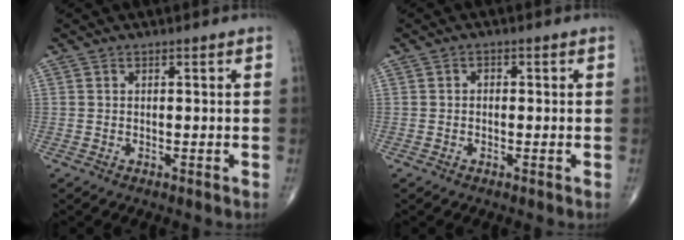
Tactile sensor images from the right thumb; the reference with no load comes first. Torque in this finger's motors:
{"motor_torque": [-0.30, -0.15, -0.17, -0.09, 0.03]}